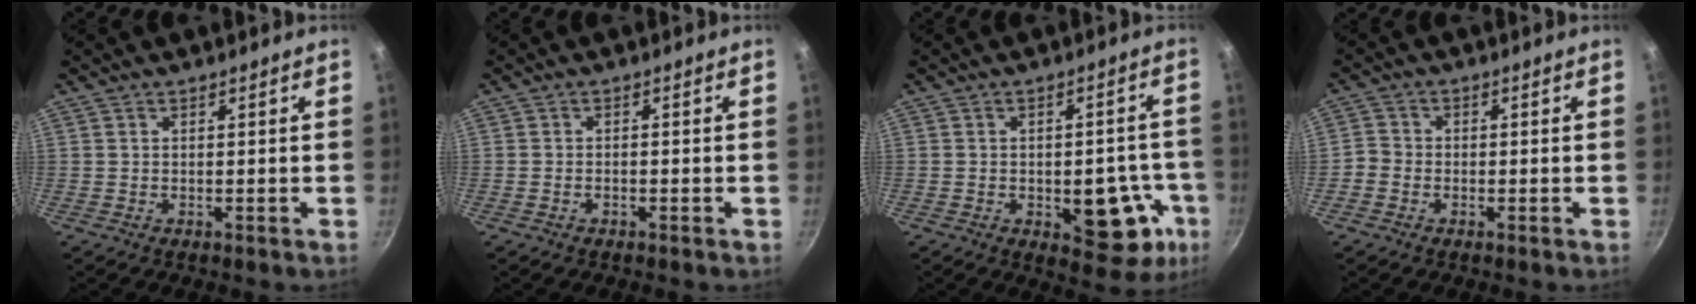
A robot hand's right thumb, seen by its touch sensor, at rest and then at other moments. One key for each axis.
{"total": 0.9, "fx": -0.6, "fy": 0.4, "fz": 0.6, "tx": -0.015, "ty": 0.010, "tz": -0.013}
{"total": 13.5, "fx": -4.0, "fy": 7.3, "fz": 10.7, "tx": -0.070, "ty": 0.016, "tz": -0.047}
{"total": 2.7, "fx": -1.2, "fy": 2.3, "fz": 0.8, "tx": -0.008, "ty": 0.017, "tz": -0.031}